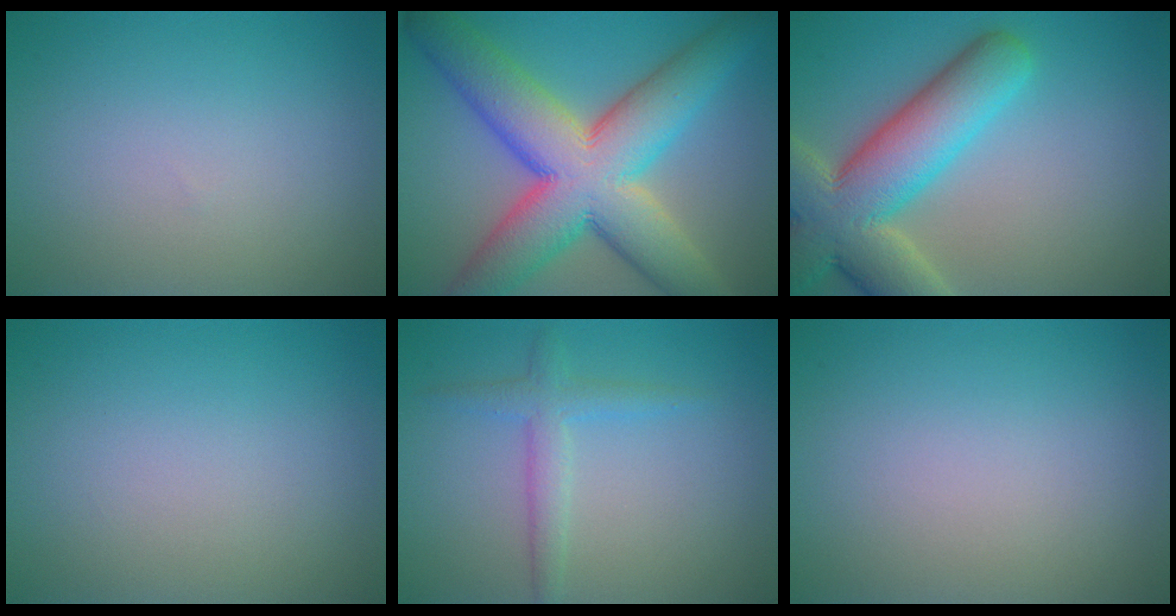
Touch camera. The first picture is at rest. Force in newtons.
{"total": 13.3, "press": 13.3, "slide": 0.6}
{"total": 10.7, "press": 10.7, "slide": 1.0}
{"total": 0.0}
{"total": 2.4, "press": 2.4, "slide": 0.2}
{"total": 0.0}